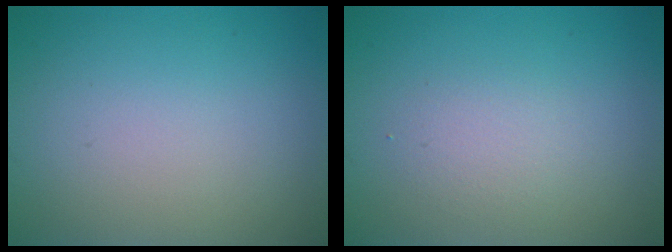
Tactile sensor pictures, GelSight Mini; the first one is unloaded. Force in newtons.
{"total": 1.7, "press": 1.7, "slide": 0.1}